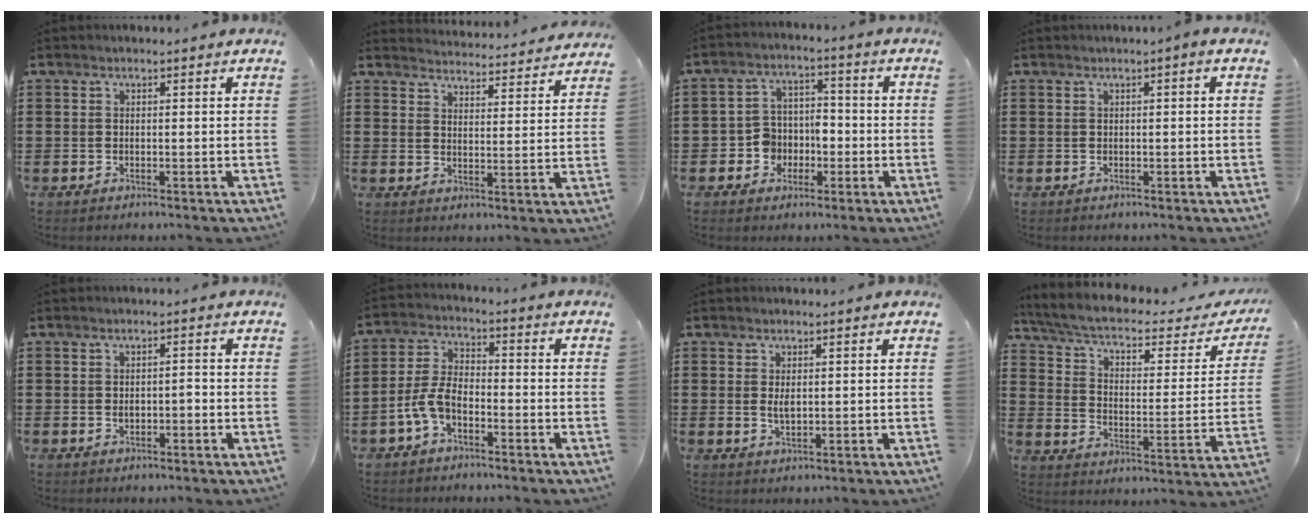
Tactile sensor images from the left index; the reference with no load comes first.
{"total": 3.9, "force": [3.9, -0.2, -0.2], "torque": [-0.007, -0.032, 0.065]}
{"total": 5.3, "force": [-2.1, 4.6, 1.4], "torque": [-0.038, 0.016, -0.040]}
{"total": 0.6, "force": [-0.2, 0.0, 0.6], "torque": [-0.009, -0.003, -0.003]}
{"total": 1.6, "force": [-0.3, 0.7, 1.4], "torque": [-0.028, 0.003, -0.007]}
{"total": 5.7, "force": [-3.2, 2.7, 3.8], "torque": [-0.102, 0.002, -0.070]}
{"total": 1.9, "force": [0.2, 0.9, 1.7], "torque": [-0.034, 0.003, 0.002]}
{"total": 4.7, "force": [3.4, 1.0, 3.0], "torque": [-0.076, -0.030, 0.051]}